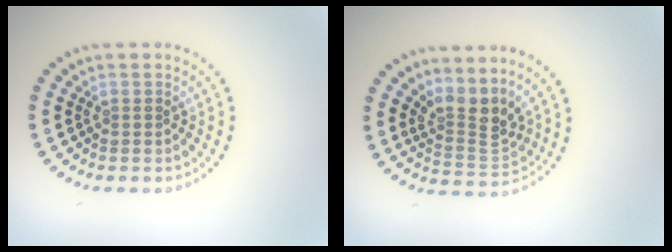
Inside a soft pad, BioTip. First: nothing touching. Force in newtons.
{"total": 3.5, "press": 2.3, "slide": 2.6}